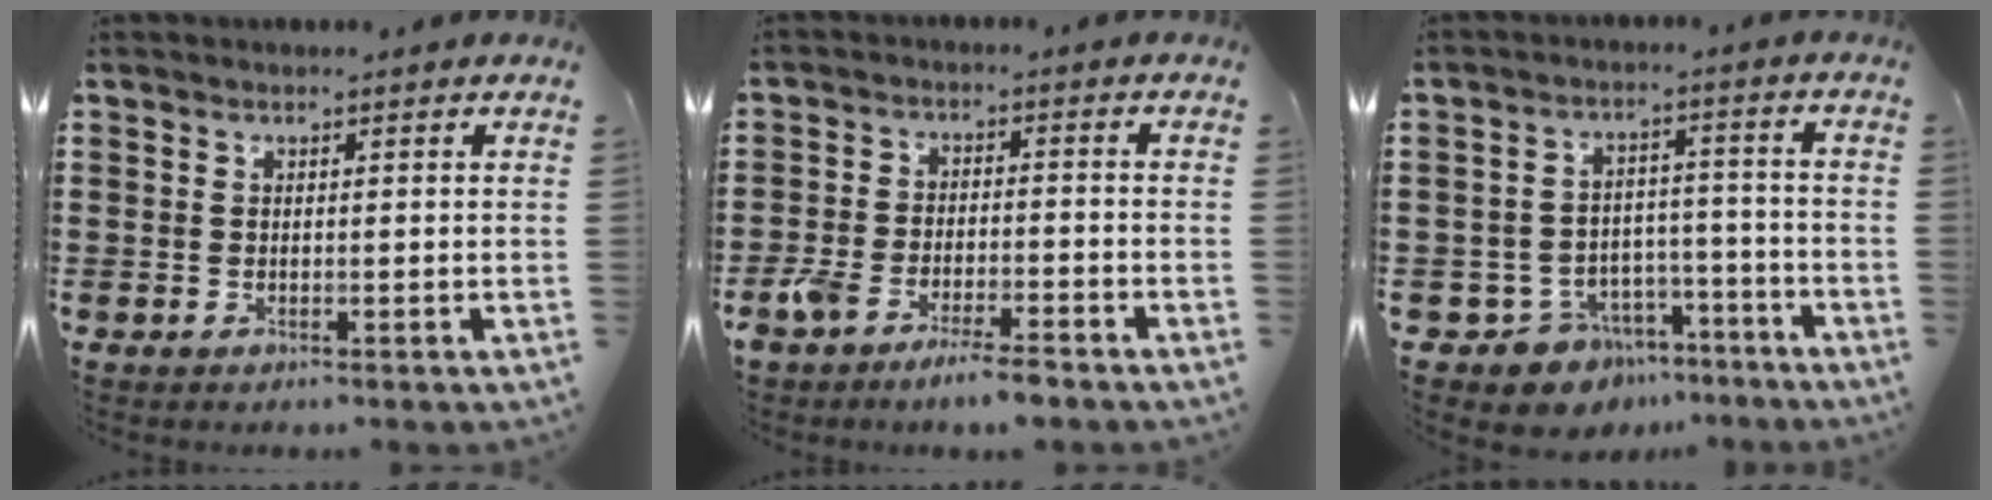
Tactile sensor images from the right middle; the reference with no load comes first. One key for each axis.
{"total": 5.2, "fx": -4.3, "fy": 1.0, "fz": 2.7, "tx": -0.065, "ty": -0.001, "tz": -0.086}
{"total": 5.9, "fx": -5.1, "fy": 3.0, "fz": 0.7, "tx": -0.025, "ty": 0.024, "tz": -0.100}